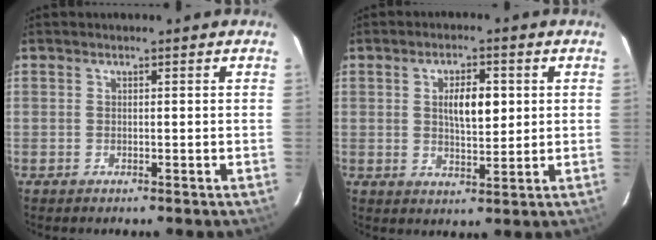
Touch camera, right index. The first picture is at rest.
{"total": 6.1, "force": [1.3, 2.2, 5.5], "torque": [-0.092, 0.005, 0.025]}